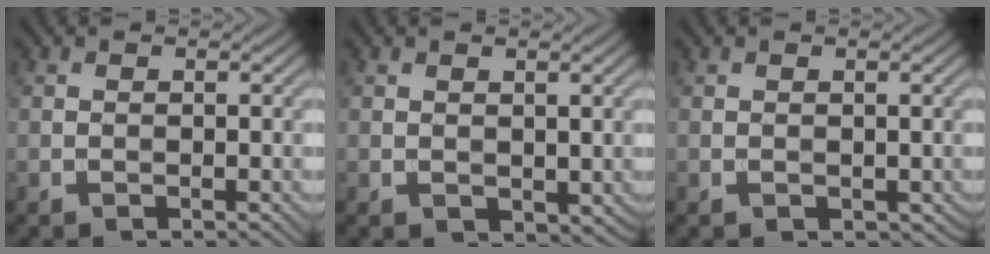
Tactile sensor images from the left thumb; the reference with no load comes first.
{"total": 1.2, "force": [0.7, 0.7, 0.7], "torque": [-0.018, -0.003, 0.018]}
{"total": 0.5, "force": [0.2, 0.4, 0.2], "torque": [-0.009, -0.001, 0.005]}